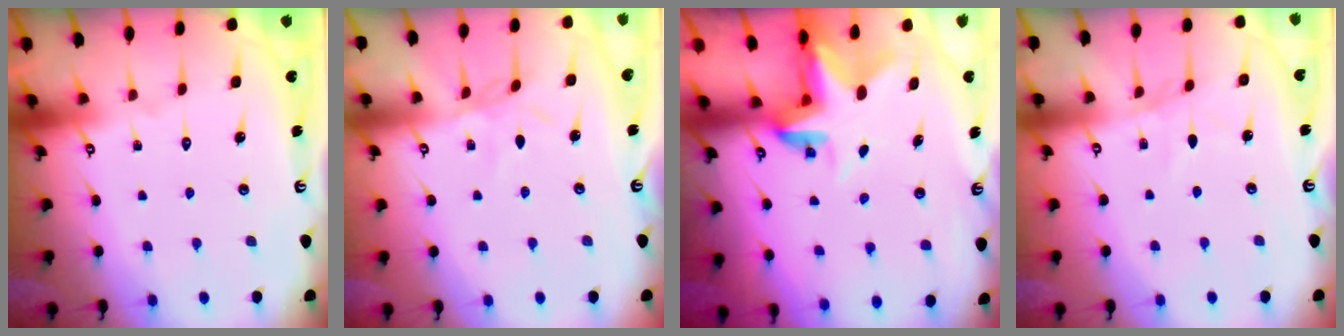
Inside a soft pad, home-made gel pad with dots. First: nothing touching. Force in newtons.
{"total": 3.0, "press": 3.0, "slide": 0.4}
{"total": 4.3, "press": 4.3, "slide": 0.2}
{"total": 3.1, "press": 3.1, "slide": 0.4}